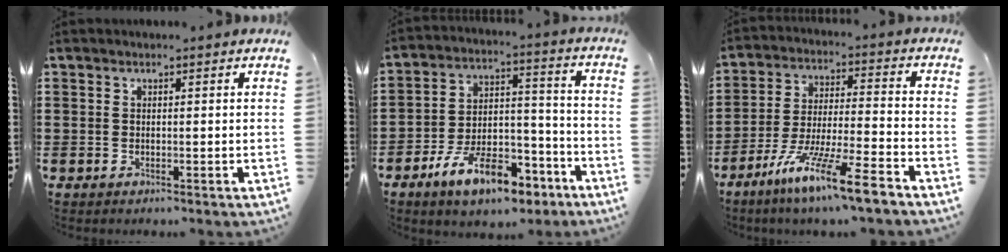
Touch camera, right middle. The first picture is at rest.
{"total": 11.5, "force": [-7.9, 4.7, 6.9], "torque": [-0.132, 0.033, -0.148]}
{"total": 11.1, "force": [-8.7, 0.0, 7.0], "torque": [-0.134, 0.003, -0.169]}